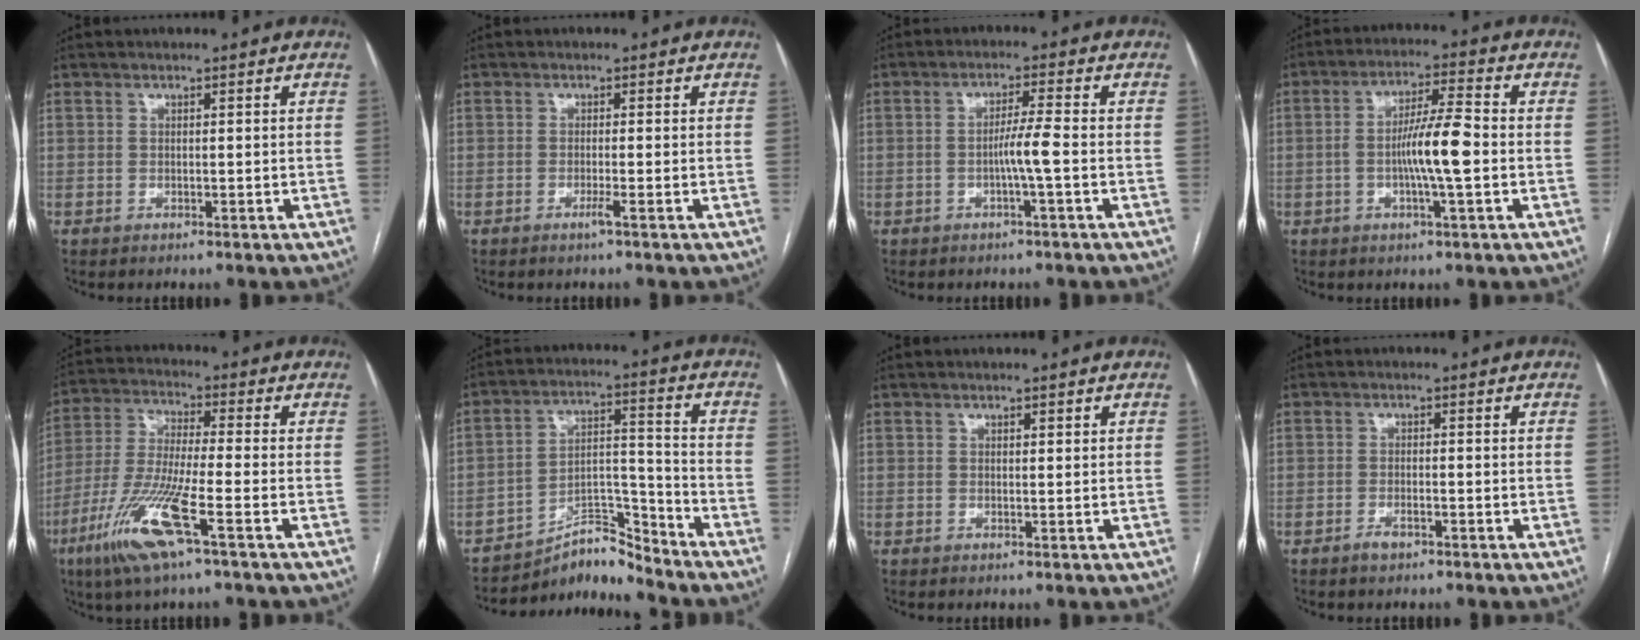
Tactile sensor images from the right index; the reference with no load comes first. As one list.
[{"total": 1.3, "force": [-0.7, -0.4, 1.1], "torque": [-0.020, -0.002, -0.015]}, {"total": 3.9, "force": [-1.1, -0.6, 3.7], "torque": [-0.065, 0.002, -0.019]}, {"total": 8.4, "force": [-1.3, 0.5, 8.3], "torque": [-0.152, 0.007, -0.027]}, {"total": 12.6, "force": [-6.1, 0.4, 11.0], "torque": [-0.236, -0.023, -0.121]}, {"total": 7.6, "force": [-7.5, 1.0, 0.7], "torque": [-0.008, 0.048, -0.131]}, {"total": 0.7, "force": [0.4, 0.2, 0.5], "torque": [-0.007, 0.002, 0.005]}, {"total": 1.9, "force": [-1.3, 0.7, 1.2], "torque": [-0.022, 0.001, -0.020]}]